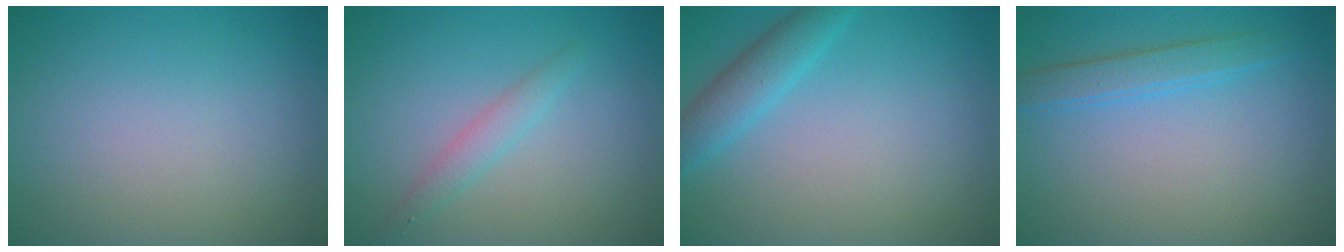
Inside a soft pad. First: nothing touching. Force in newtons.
{"total": 1.7, "press": 1.7, "slide": 0.0}
{"total": 2.9, "press": 2.9, "slide": 0.2}
{"total": 2.3, "press": 2.3, "slide": 0.1}